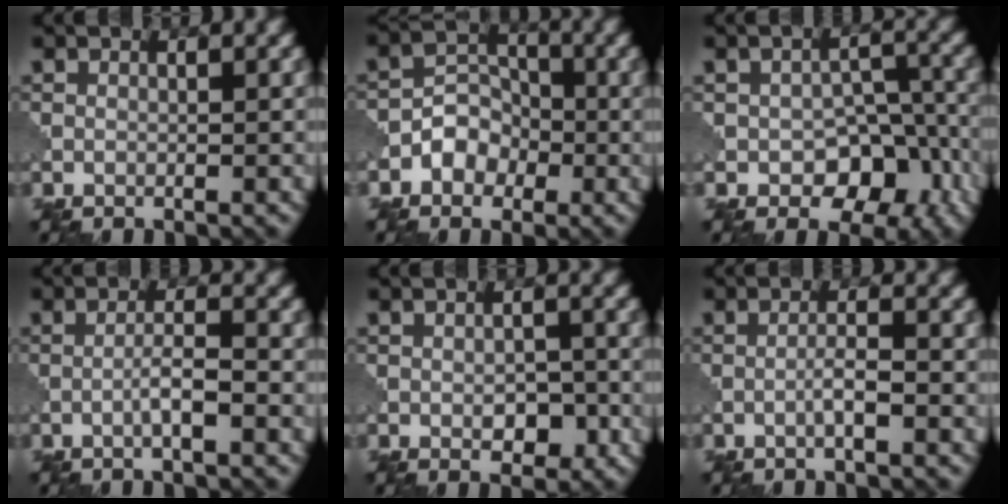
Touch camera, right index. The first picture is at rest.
{"total": 3.1, "force": [-1.4, 2.4, 1.3], "torque": [-0.012, 0.011, -0.028]}
{"total": 7.2, "force": [-2.6, 4.9, 4.6], "torque": [-0.049, -0.011, -0.036]}
{"total": 2.3, "force": [-0.9, 0.3, 2.1], "torque": [-0.037, 0.009, -0.020]}
{"total": 2.8, "force": [-0.9, 1.6, 2.1], "torque": [-0.030, -0.003, -0.011]}
{"total": 1.8, "force": [-0.7, 0.2, 1.7], "torque": [-0.031, 0.006, -0.017]}